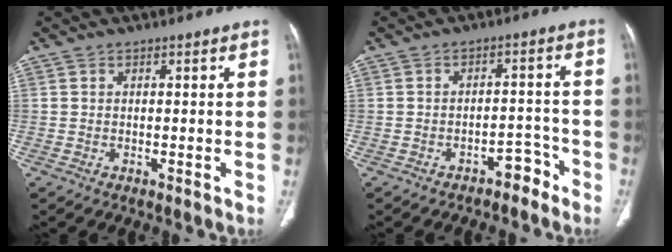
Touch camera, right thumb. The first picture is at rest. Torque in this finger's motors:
{"motor_torque": [0.67, -0.40, 0.55, -0.47, -0.03]}